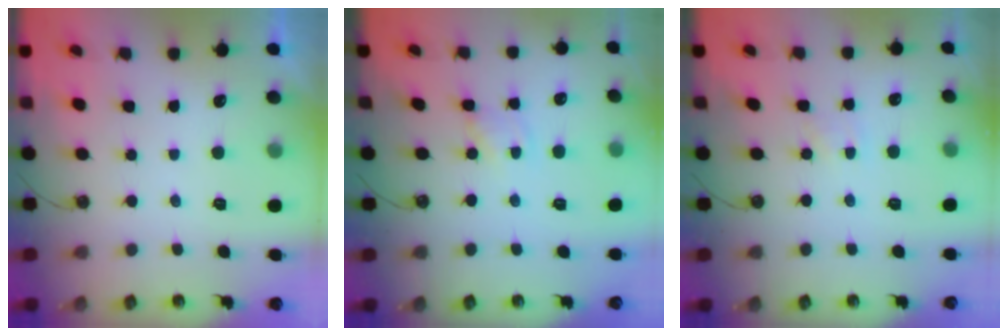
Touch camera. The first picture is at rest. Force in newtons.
{"total": 1.6, "press": 1.6, "slide": 0.2}
{"total": 3.2, "press": 3.2, "slide": 0.4}